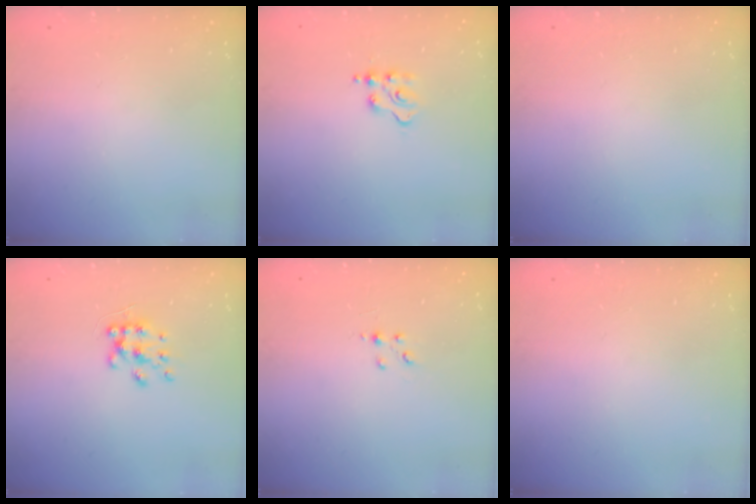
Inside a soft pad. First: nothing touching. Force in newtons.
{"total": 3.5, "press": 3.5, "slide": 0.4}
{"total": 0.0}
{"total": 7.6, "press": 7.5, "slide": 0.8}
{"total": 2.7, "press": 2.7, "slide": 0.4}
{"total": 0.0}